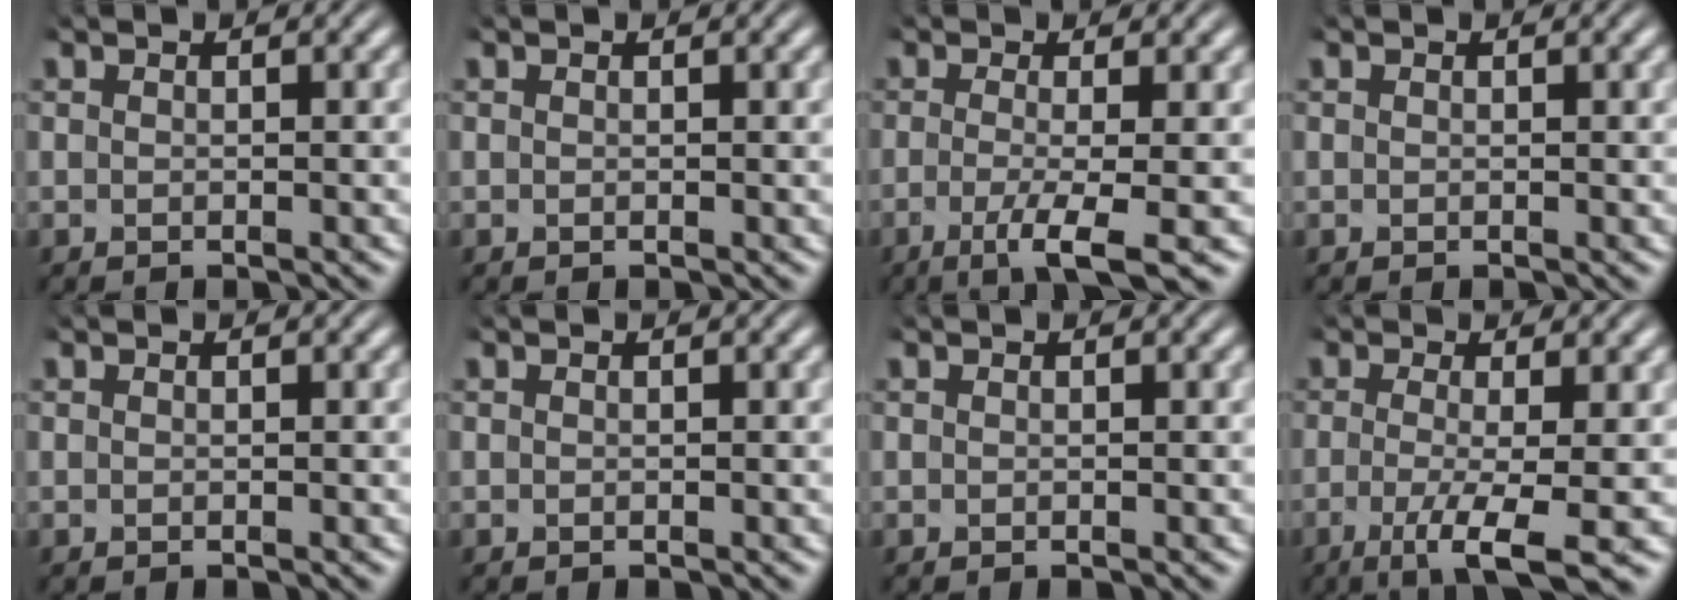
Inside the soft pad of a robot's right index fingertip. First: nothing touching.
{"total": 0.0}
{"total": 5.2, "force": [-3.2, 0.5, 4.1], "torque": [-0.081, -0.033, -0.039]}
{"total": 0.0}
{"total": 0.0}
{"total": 0.0}
{"total": 0.0}
{"total": 6.8, "force": [-4.9, 0.9, 4.7], "torque": [-0.090, -0.044, -0.061]}